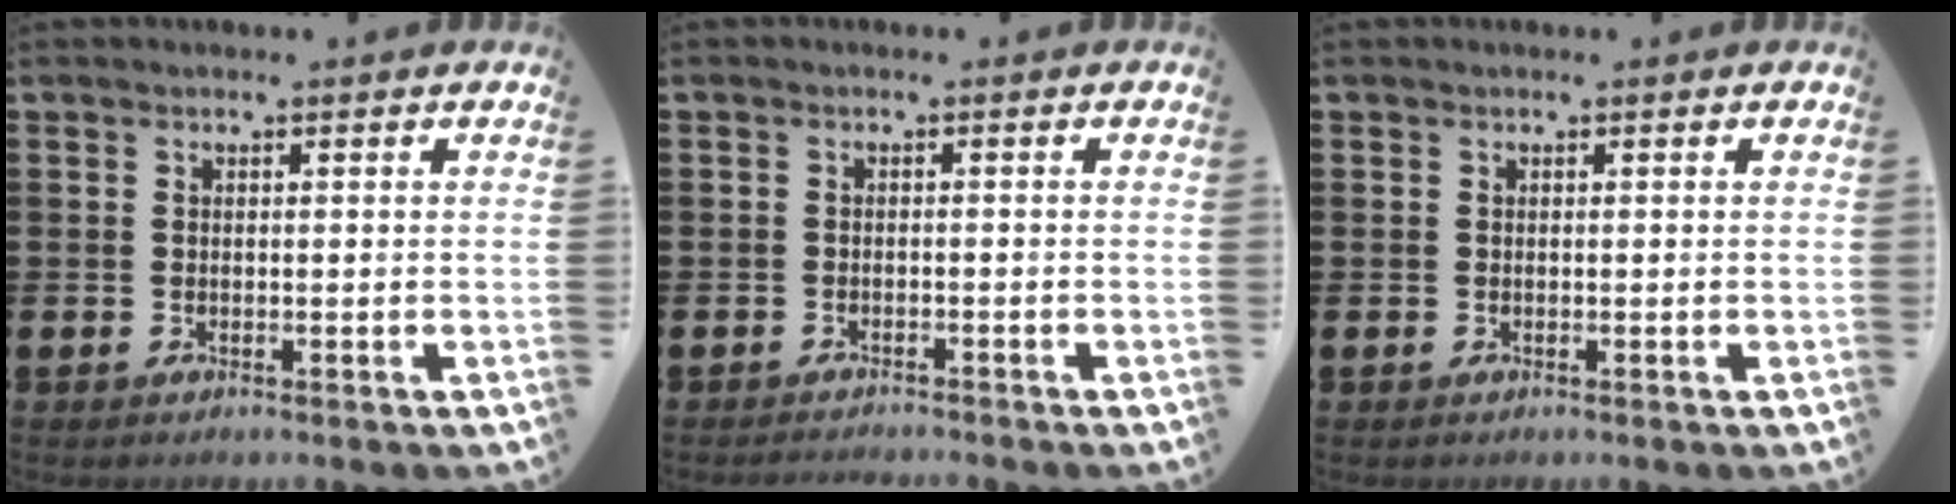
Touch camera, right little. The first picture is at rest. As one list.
[{"total": 1.0, "force": [-1.0, -0.1, 0.0], "torque": [-0.001, 0.001, -0.020]}, {"total": 0.0}]